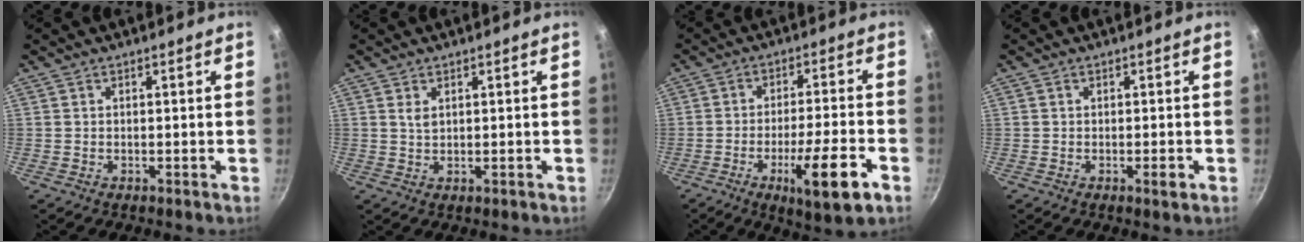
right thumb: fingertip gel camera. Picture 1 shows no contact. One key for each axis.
{"total": 1.8, "fx": 0.8, "fy": 0.9, "fz": 1.3, "tx": -0.023, "ty": -0.006, "tz": 0.016}
{"total": 12.5, "fx": -5.4, "fy": 2.3, "fz": 11.0, "tx": -0.172, "ty": 0.018, "tz": -0.081}
{"total": 1.8, "fx": -0.6, "fy": 0.5, "fz": 1.6, "tx": -0.025, "ty": 0.003, "tz": -0.010}